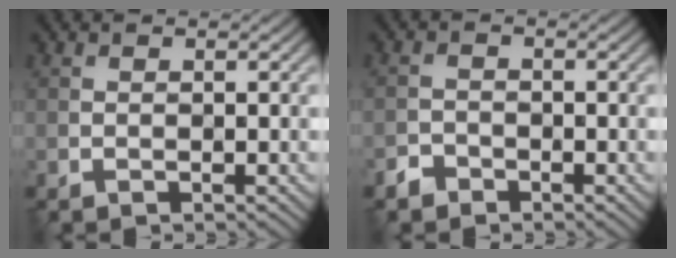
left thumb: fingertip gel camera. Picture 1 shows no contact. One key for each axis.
{"total": 1.8, "fx": -1.5, "fy": 1.0, "fz": 0.4, "tx": -0.006, "ty": 0.001, "tz": -0.035}